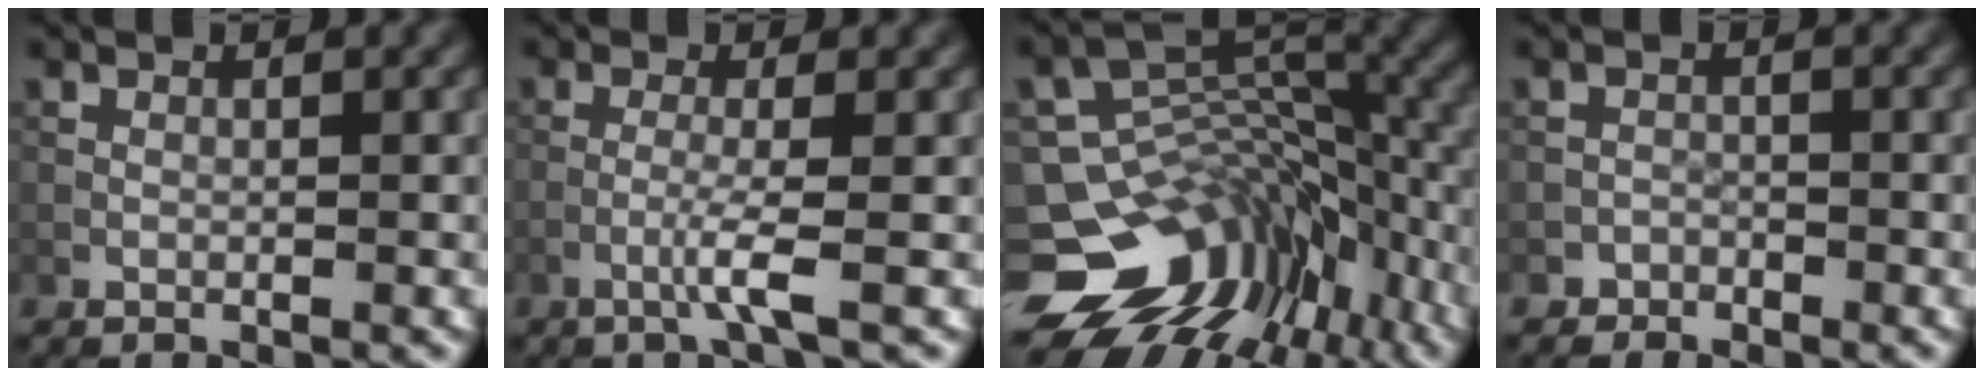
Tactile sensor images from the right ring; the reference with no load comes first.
{"total": 2.3, "force": [-1.0, -0.1, 2.1], "torque": [-0.043, 0.006, -0.030]}
{"total": 13.6, "force": [-7.9, 9.0, 6.4], "torque": [-0.123, 0.019, -0.119]}
{"total": 1.7, "force": [-1.4, 1.0, -0.3], "torque": [0.012, 0.012, -0.021]}